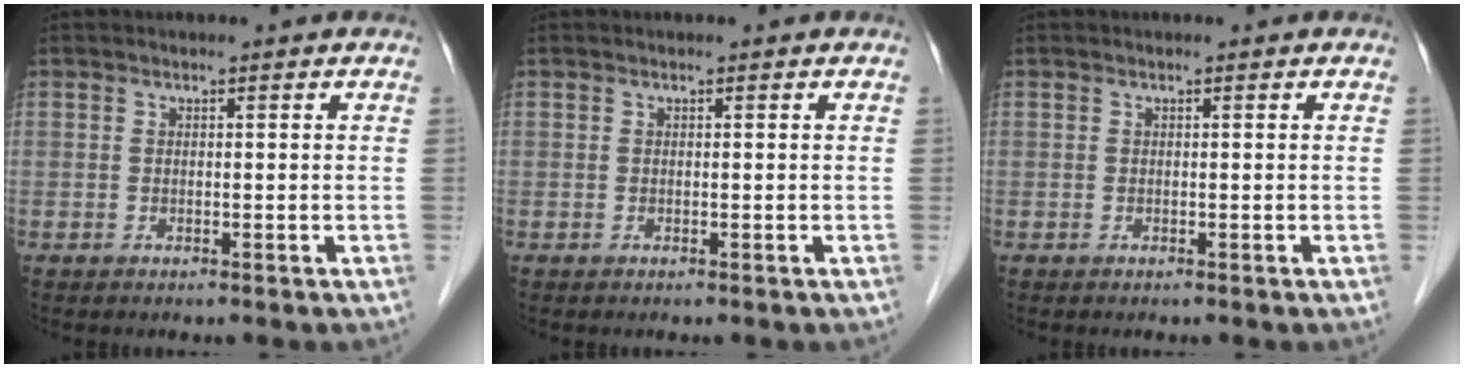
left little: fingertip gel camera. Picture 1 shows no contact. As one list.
[{"total": 0.0}, {"total": 0.0}]